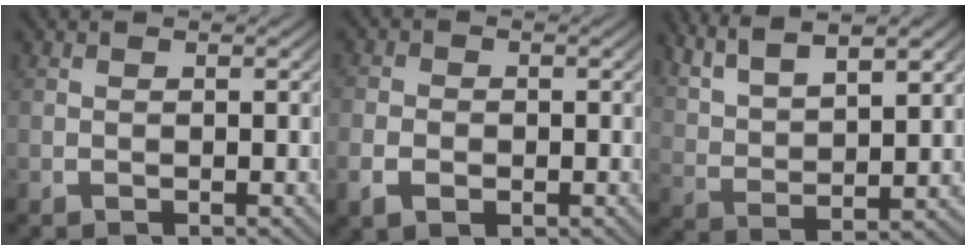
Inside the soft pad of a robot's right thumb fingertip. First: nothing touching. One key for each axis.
{"total": 2.6, "fx": -0.7, "fy": 2.1, "fz": 1.3, "tx": -0.026, "ty": -0.006, "tz": -0.013}
{"total": 7.8, "fx": 5.5, "fy": 3.2, "fz": 4.4, "tx": -0.082, "ty": 0.007, "tz": 0.103}